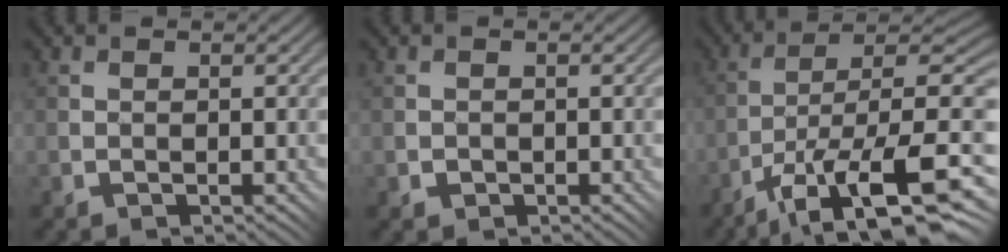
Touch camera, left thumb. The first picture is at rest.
{"total": 0.8, "force": [-0.3, 0.7, 0.1], "torque": [0.000, 0.001, -0.005]}
{"total": 14.9, "force": [-7.6, 3.8, 12.3], "torque": [-0.192, 0.007, -0.134]}